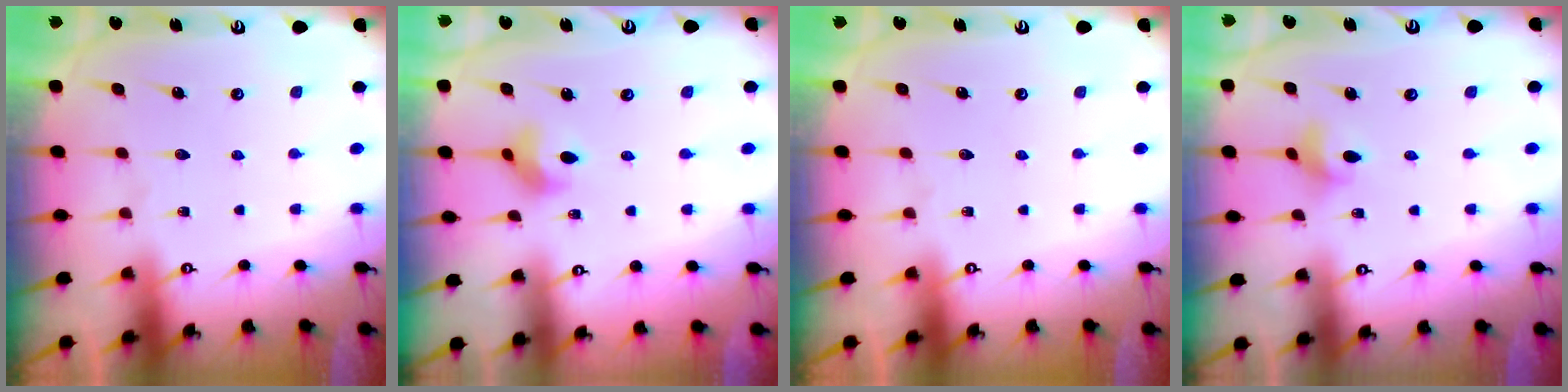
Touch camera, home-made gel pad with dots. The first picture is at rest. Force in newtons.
{"total": 4.2, "press": 4.1, "slide": 0.7}
{"total": 0.0}
{"total": 2.8, "press": 2.8, "slide": 0.3}